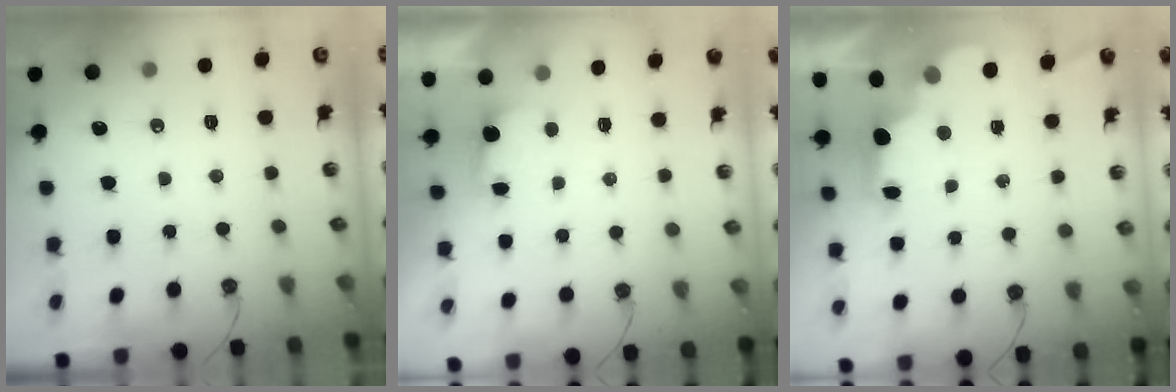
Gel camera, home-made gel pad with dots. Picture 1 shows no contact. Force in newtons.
{"total": 1.8, "press": 1.5, "slide": 0.9}
{"total": 2.7, "press": 2.6, "slide": 0.7}